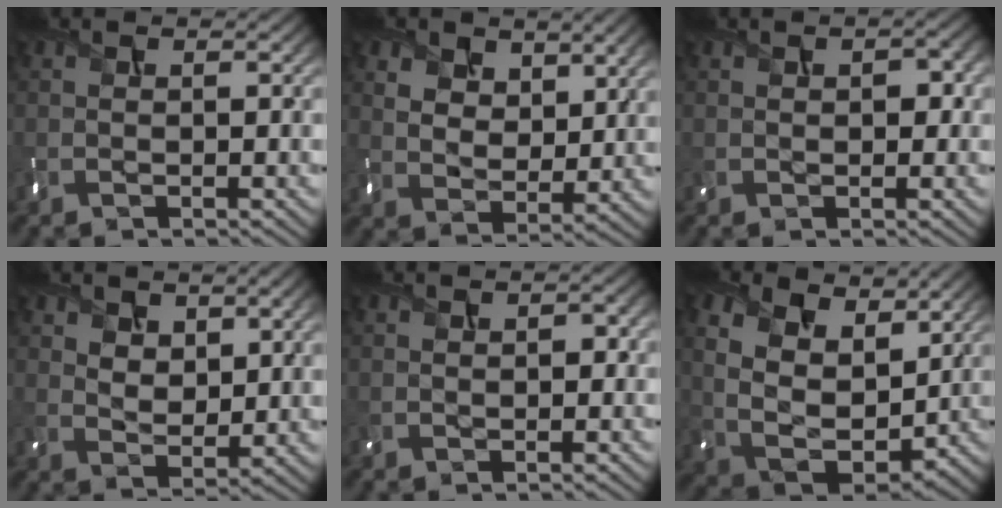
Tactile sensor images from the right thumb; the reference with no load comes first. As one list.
[{"total": 7.1, "force": [4.4, 4.3, 3.5], "torque": [-0.092, -0.018, 0.087]}, {"total": 2.5, "force": [0.4, 1.8, 1.8], "torque": [-0.033, -0.001, 0.009]}, {"total": 4.8, "force": [2.9, 2.9, 2.4], "torque": [-0.061, -0.013, 0.054]}, {"total": 1.7, "force": [0.4, 1.1, 1.2], "torque": [-0.021, -0.001, 0.009]}, {"total": 13.1, "force": [6.4, 7.9, 8.3], "torque": [-0.205, -0.002, 0.096]}]